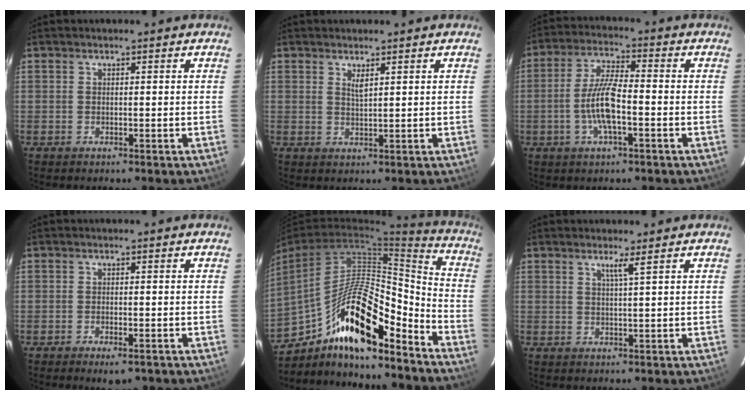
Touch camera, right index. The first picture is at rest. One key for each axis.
{"total": 1.7, "fx": 1.0, "fy": 0.4, "fz": 1.3, "tx": -0.023, "ty": -0.002, "tz": 0.018}
{"total": 8.6, "fx": -2.5, "fy": 2.1, "fz": 7.9, "tx": -0.162, "ty": 0.003, "tz": -0.049}
{"total": 3.5, "fx": -2.5, "fy": 1.3, "fz": 2.1, "tx": -0.043, "ty": -0.011, "tz": -0.038}
{"total": 19.0, "fx": -12.1, "fy": 5.6, "fz": 13.5, "tx": -0.236, "ty": 0.003, "tz": -0.206}
{"total": 1.7, "fx": 1.0, "fy": -0.6, "fz": 1.3, "tx": -0.022, "ty": -0.006, "tz": 0.016}